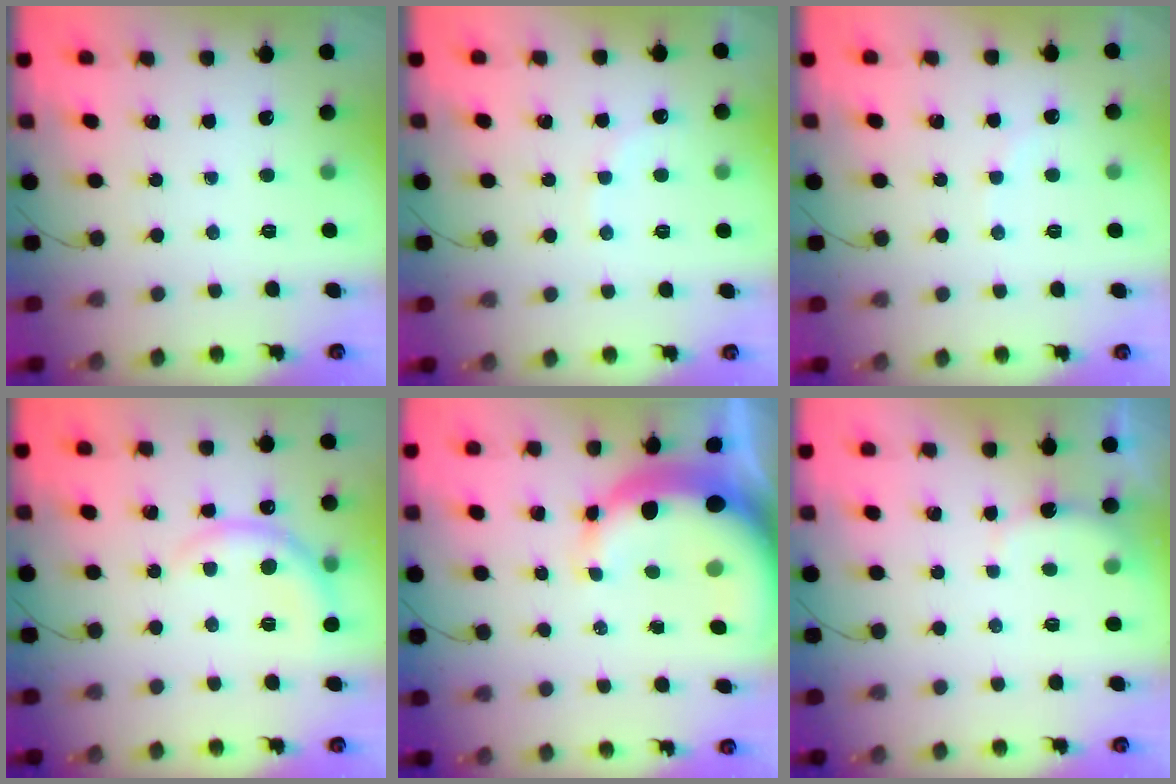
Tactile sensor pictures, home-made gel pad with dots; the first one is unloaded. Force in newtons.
{"total": 5.5, "press": 5.2, "slide": 1.5}
{"total": 3.9, "press": 3.8, "slide": 0.6}
{"total": 7.0, "press": 7.0, "slide": 0.7}
{"total": 11.0, "press": 10.8, "slide": 2.1}
{"total": 3.0, "press": 2.9, "slide": 0.7}